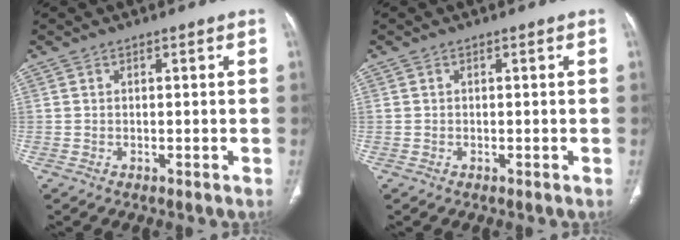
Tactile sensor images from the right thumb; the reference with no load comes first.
{"total": 0.0}